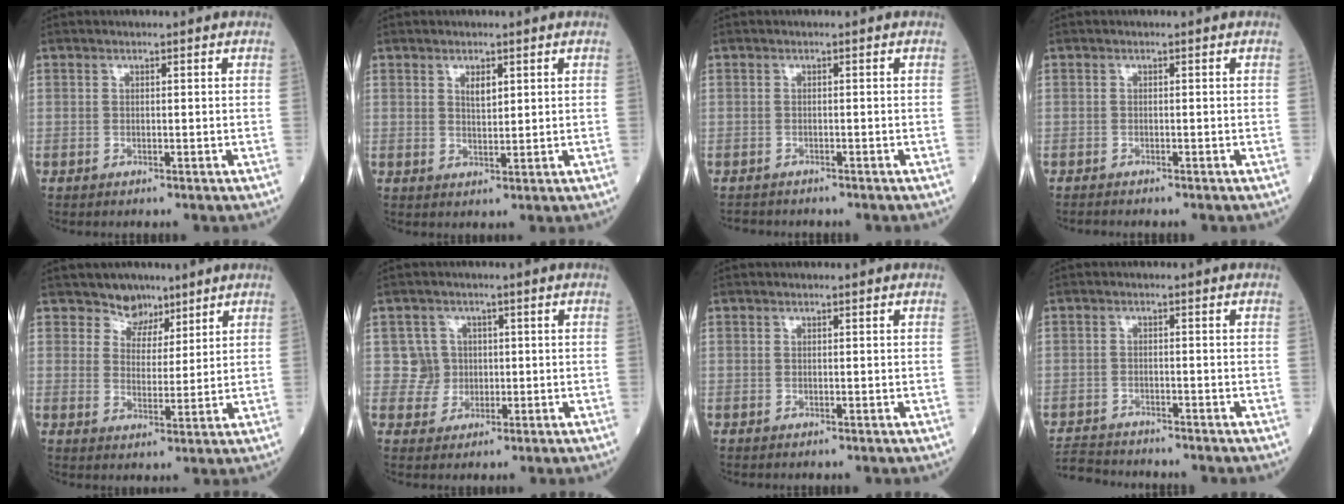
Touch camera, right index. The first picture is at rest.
{"total": 2.2, "force": [1.1, 0.9, 1.7], "torque": [-0.031, -0.001, 0.022]}
{"total": 2.9, "force": [-2.7, 0.9, 0.7], "torque": [-0.013, -0.005, -0.036]}
{"total": 1.1, "force": [-1.1, 0.0, 0.3], "torque": [-0.010, -0.003, -0.018]}
{"total": 4.9, "force": [3.8, 3.1, 0.3], "torque": [0.001, 0.001, 0.062]}
{"total": 3.7, "force": [0.3, 3.7, -0.3], "torque": [0.017, 0.011, 0.004]}
{"total": 0.0}
{"total": 7.4, "force": [-7.3, 0.5, 1.1], "torque": [-0.020, -0.010, -0.127]}